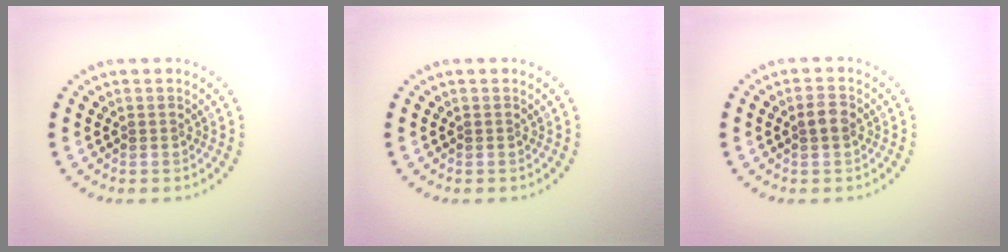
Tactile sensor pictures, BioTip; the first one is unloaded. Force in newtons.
{"total": 0.0}
{"total": 1.6, "press": 1.6, "slide": 0.2}